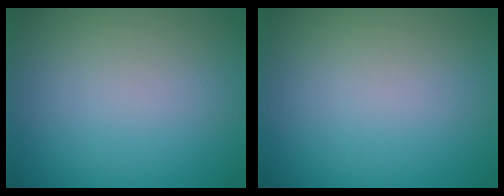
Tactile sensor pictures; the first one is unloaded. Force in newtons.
{"total": 0.0}